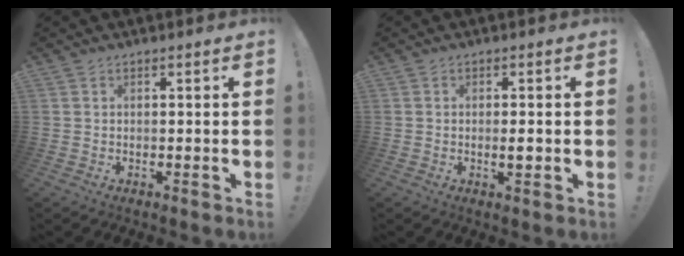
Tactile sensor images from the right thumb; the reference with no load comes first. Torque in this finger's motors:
{"motor_torque": [-0.31, -0.21, -0.06, 0.13, -0.02]}